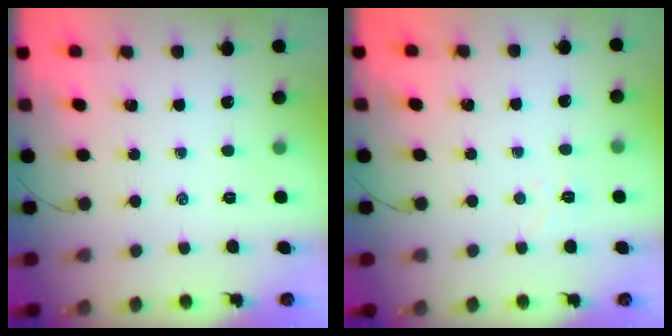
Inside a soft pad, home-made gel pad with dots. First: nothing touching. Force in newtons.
{"total": 2.5, "press": 2.4, "slide": 0.8}